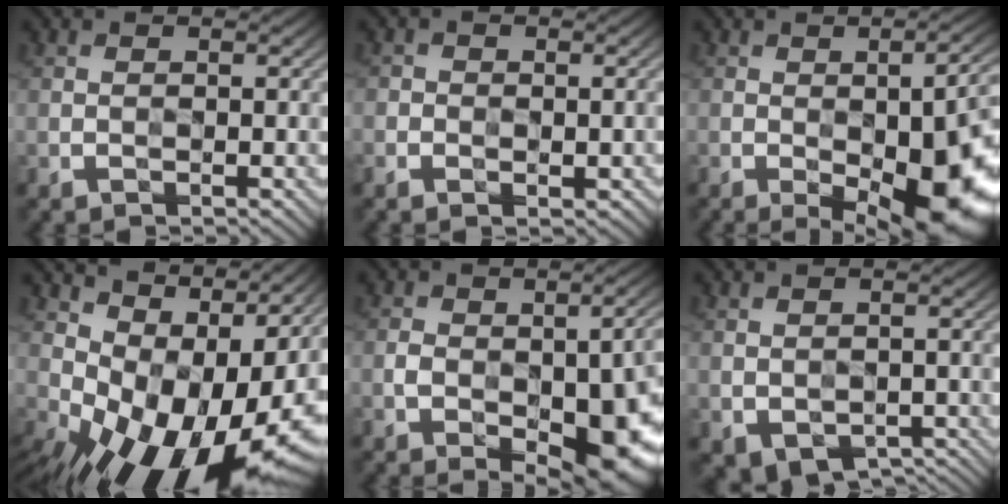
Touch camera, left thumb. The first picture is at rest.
{"total": 2.2, "force": [-0.6, 2.0, 0.7], "torque": [-0.007, -0.004, -0.011]}
{"total": 16.7, "force": [-5.1, 7.2, 14.2], "torque": [-0.175, -0.029, -0.051]}
{"total": 17.6, "force": [0.5, 10.2, 14.4], "torque": [-0.177, -0.010, 0.033]}
{"total": 13.1, "force": [-3.7, 7.3, 10.2], "torque": [-0.137, -0.036, -0.044]}
{"total": 4.4, "force": [-2.2, 2.8, 2.5], "torque": [-0.042, -0.020, -0.021]}